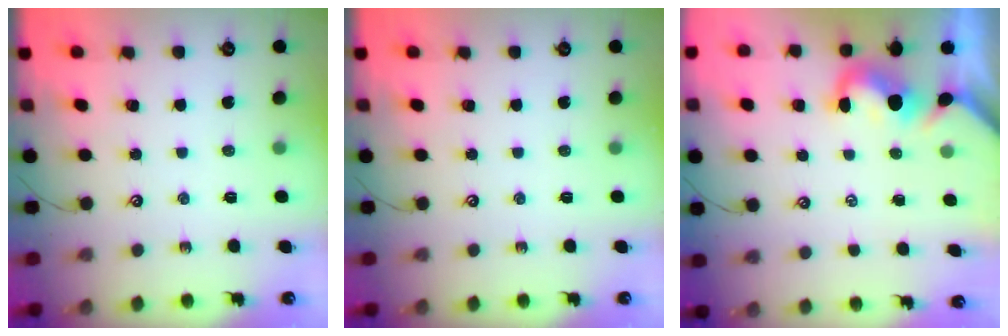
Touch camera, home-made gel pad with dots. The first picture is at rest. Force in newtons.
{"total": 0.0}
{"total": 1.2, "press": 1.0, "slide": 0.7}